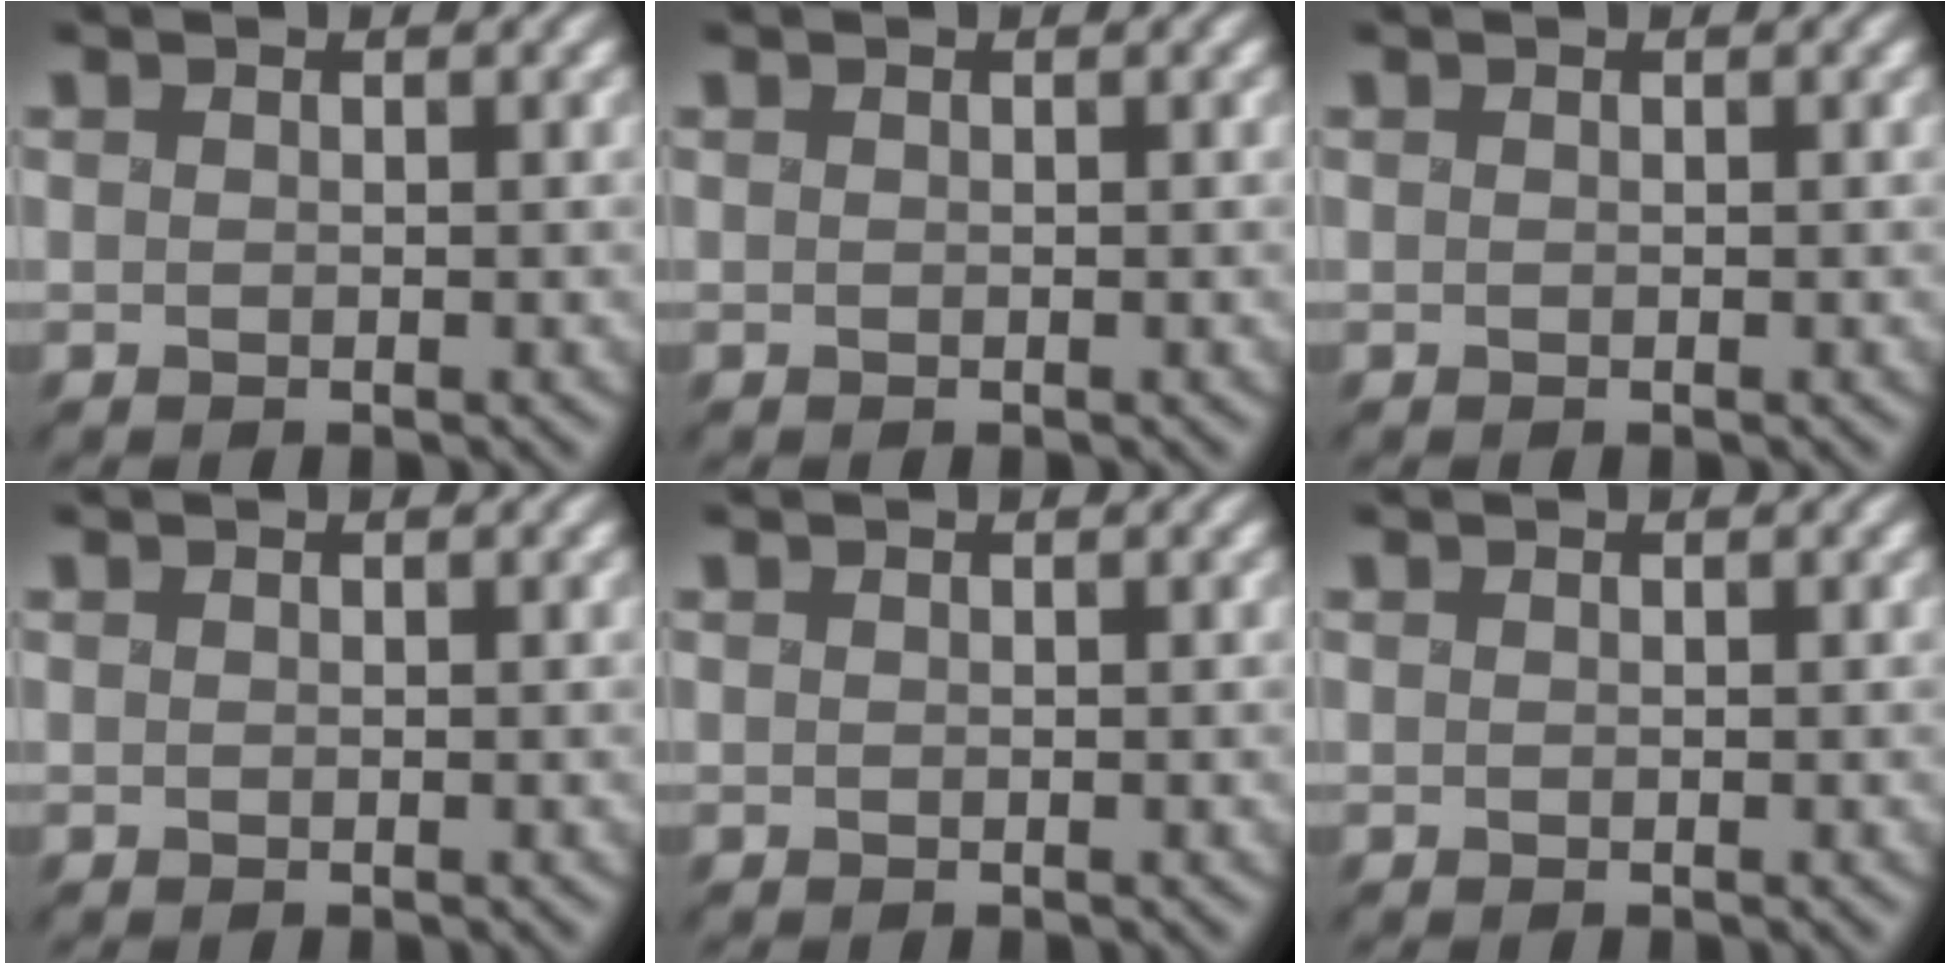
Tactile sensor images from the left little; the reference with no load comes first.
{"total": 0.0}
{"total": 0.0}
{"total": 0.0}
{"total": 0.0}
{"total": 0.0}